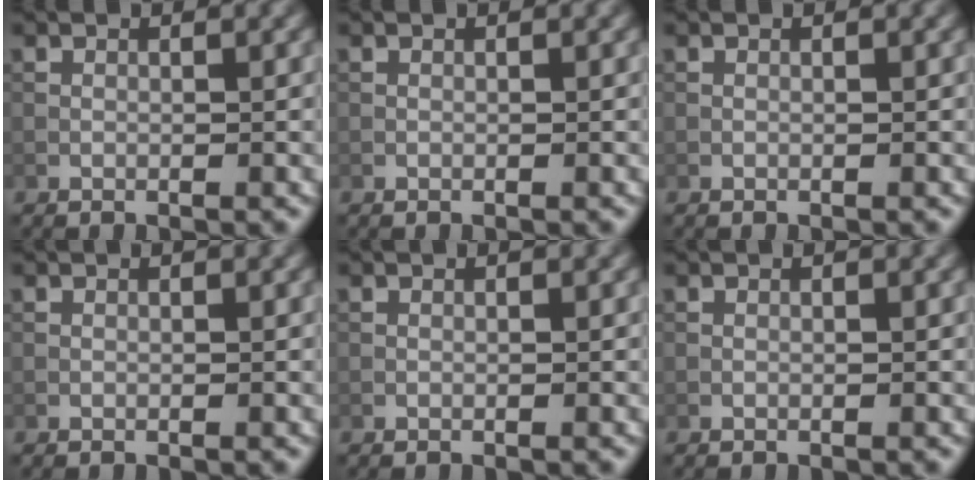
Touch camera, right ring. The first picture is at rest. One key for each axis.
{"total": 0.0}
{"total": 0.0}
{"total": 0.0}
{"total": 0.0}
{"total": 0.0}